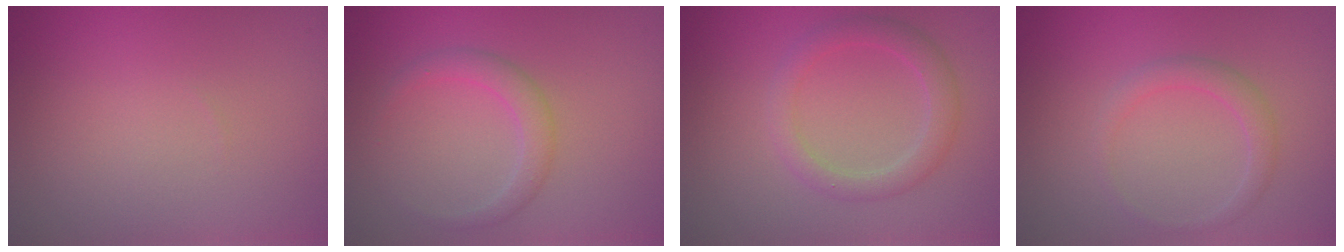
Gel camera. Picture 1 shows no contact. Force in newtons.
{"total": 2.0, "press": 2.0, "slide": 0.2}
{"total": 2.6, "press": 2.6, "slide": 0.1}
{"total": 1.7, "press": 1.7, "slide": 0.2}